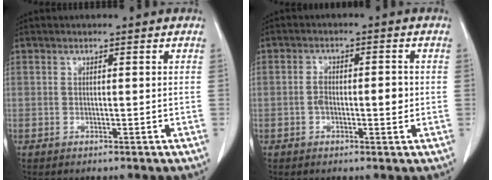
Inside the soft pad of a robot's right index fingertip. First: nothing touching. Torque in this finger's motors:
{"motor_torque": [0.07, 0.02, 0.10, 0.02]}